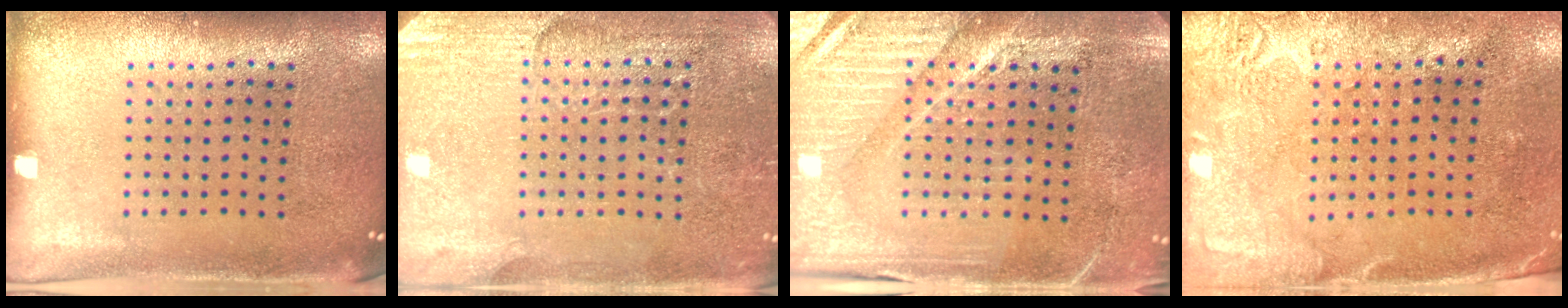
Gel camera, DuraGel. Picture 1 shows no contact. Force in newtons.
{"total": 2.9, "press": 2.9, "slide": 0.2}
{"total": 4.0, "press": 3.8, "slide": 1.2}
{"total": 2.8, "press": 2.2, "slide": 1.7}